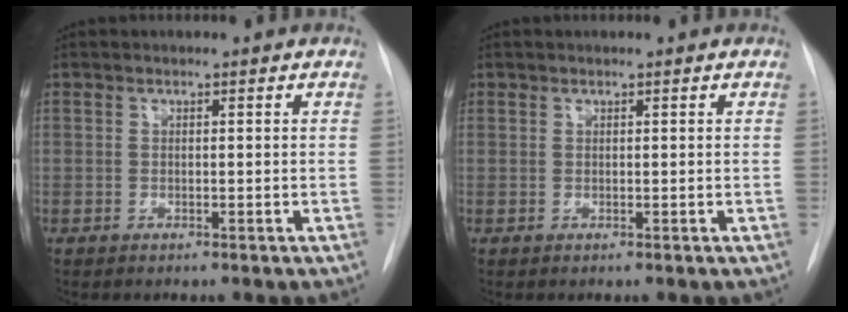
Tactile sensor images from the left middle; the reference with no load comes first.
{"total": 0.0}